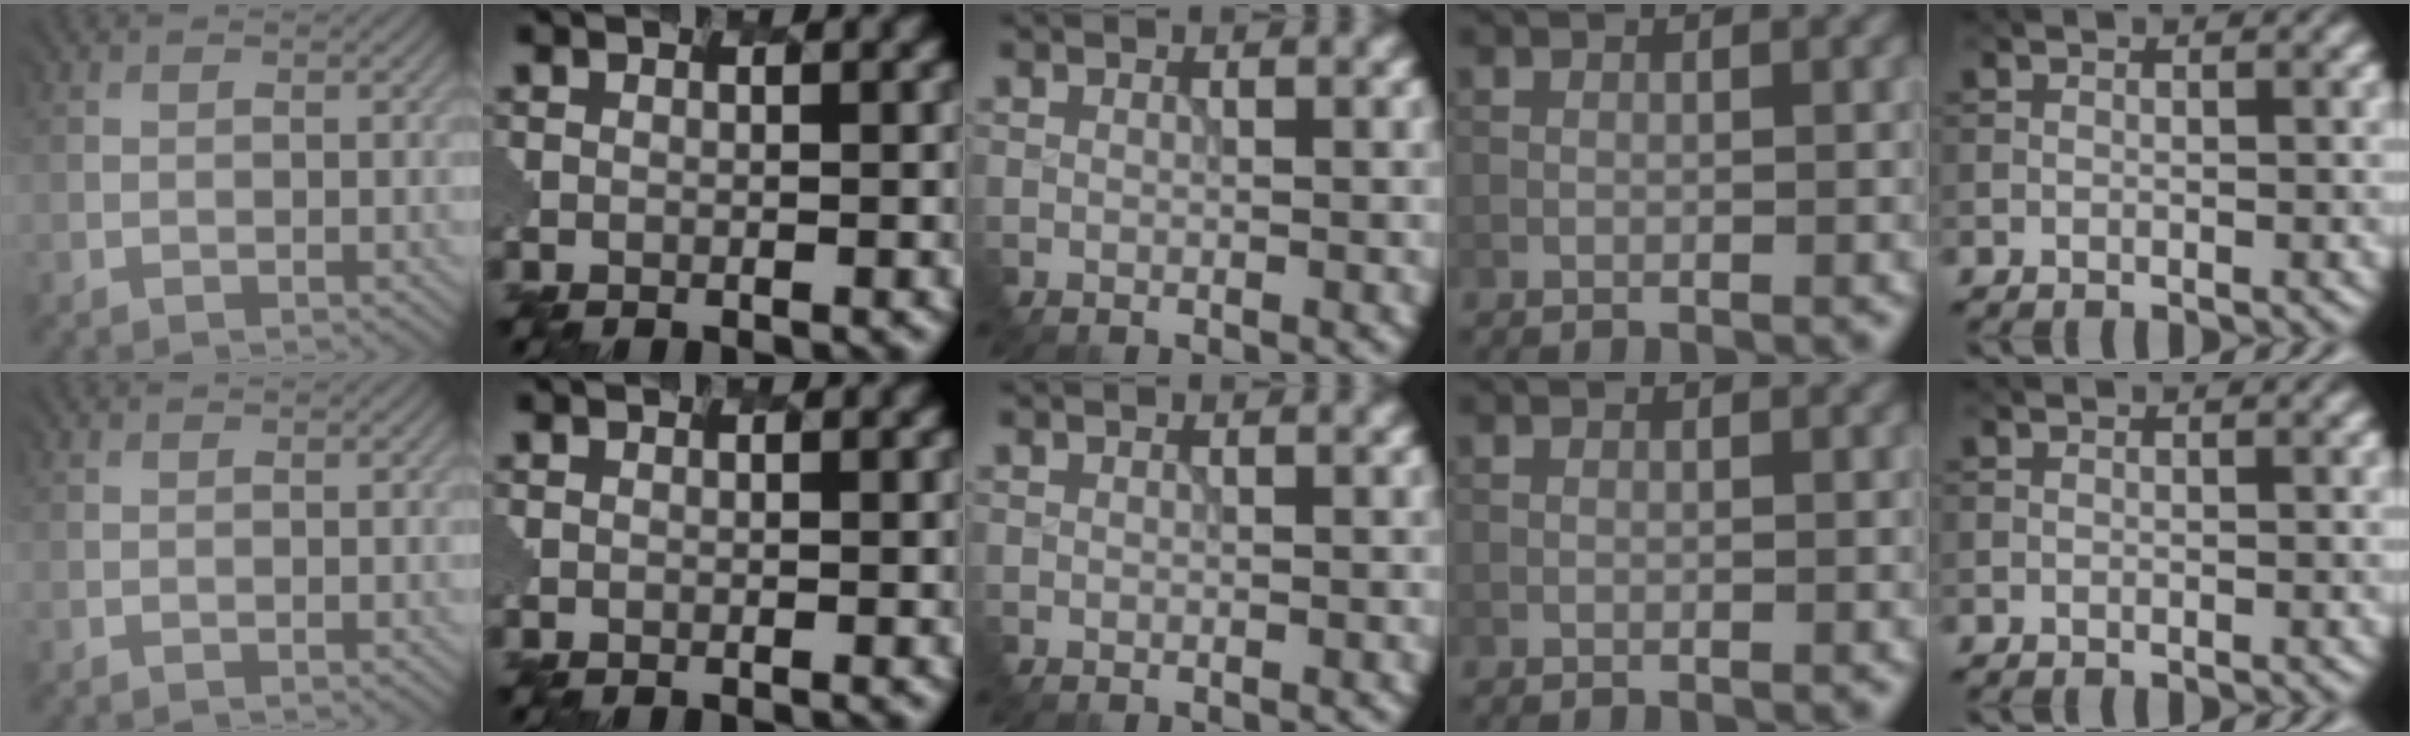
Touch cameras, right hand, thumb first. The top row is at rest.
{}